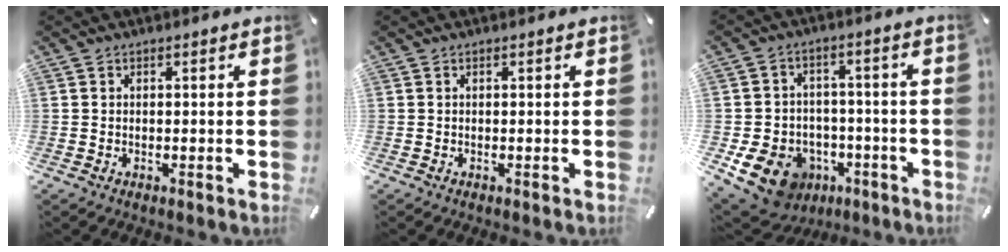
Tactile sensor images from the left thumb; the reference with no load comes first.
{"total": 0.0}
{"total": 12.9, "force": [-5.5, 10.4, 5.2], "torque": [-0.099, 0.031, -0.087]}